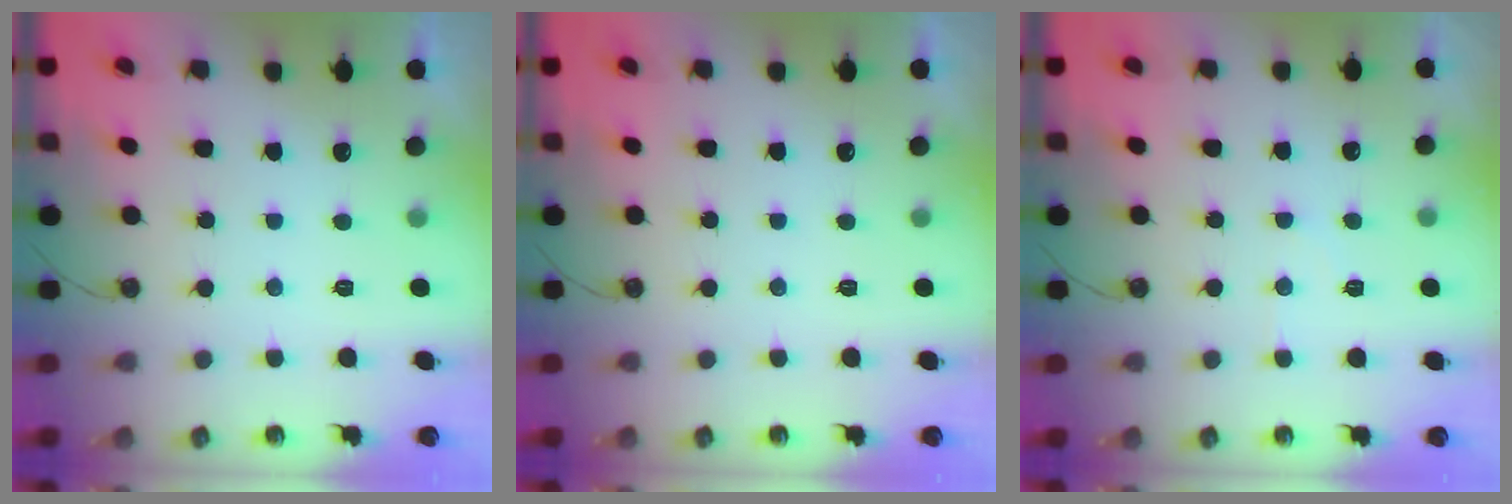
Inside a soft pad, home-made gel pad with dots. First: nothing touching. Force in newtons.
{"total": 0.0}
{"total": 5.3, "press": 5.3, "slide": 0.7}